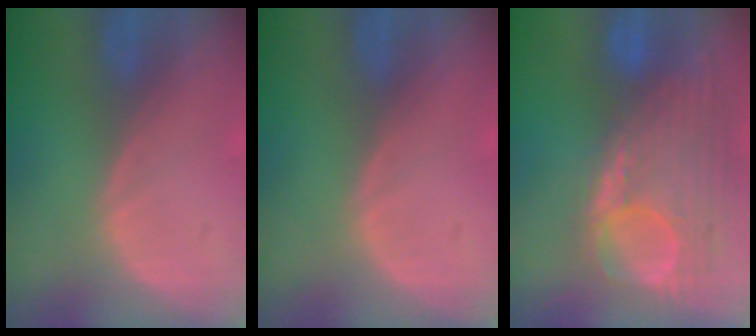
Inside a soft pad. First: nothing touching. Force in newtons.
{"total": 0.0}
{"total": 12.6, "press": 10.6, "slide": 6.8}